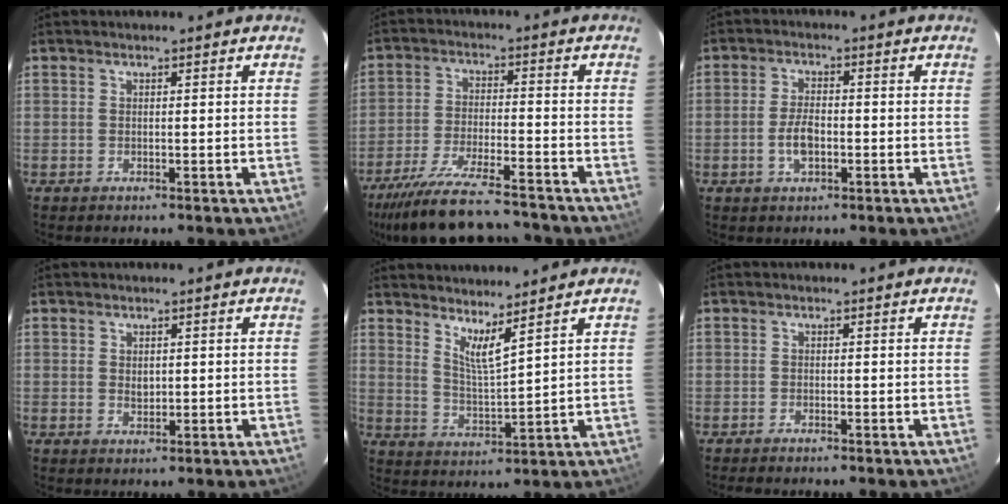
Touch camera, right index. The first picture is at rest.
{"total": 19.7, "force": [-17.3, 3.2, 8.8], "torque": [-0.182, -0.033, -0.272]}
{"total": 4.6, "force": [-1.5, 2.3, 3.8], "torque": [-0.077, 0.000, -0.024]}
{"total": 1.7, "force": [0.2, 1.4, 1.0], "torque": [-0.014, -0.001, 0.006]}
{"total": 5.5, "force": [4.4, -0.1, 3.4], "torque": [-0.062, -0.013, 0.079]}
{"total": 1.7, "force": [-1.5, 0.2, 0.7], "torque": [-0.023, -0.005, -0.028]}